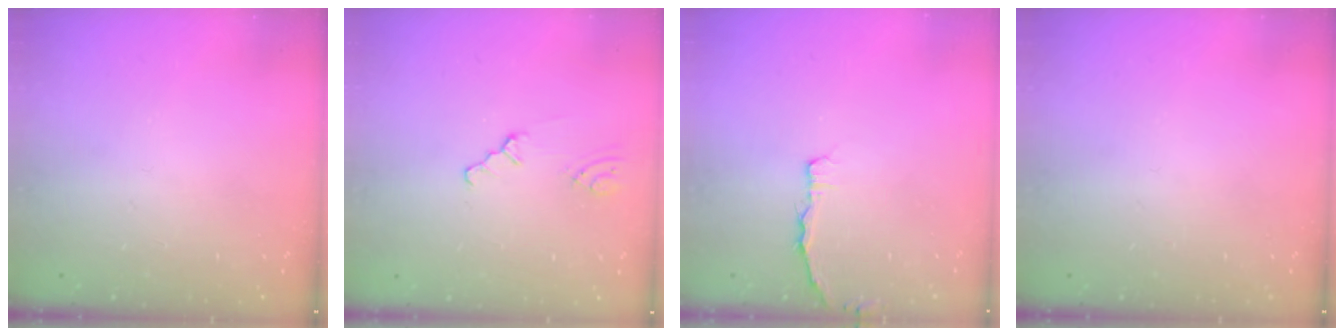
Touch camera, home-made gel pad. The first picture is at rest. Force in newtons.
{"total": 1.0, "press": 0.9, "slide": 0.3}
{"total": 2.0, "press": 2.0, "slide": 0.3}
{"total": 0.0}